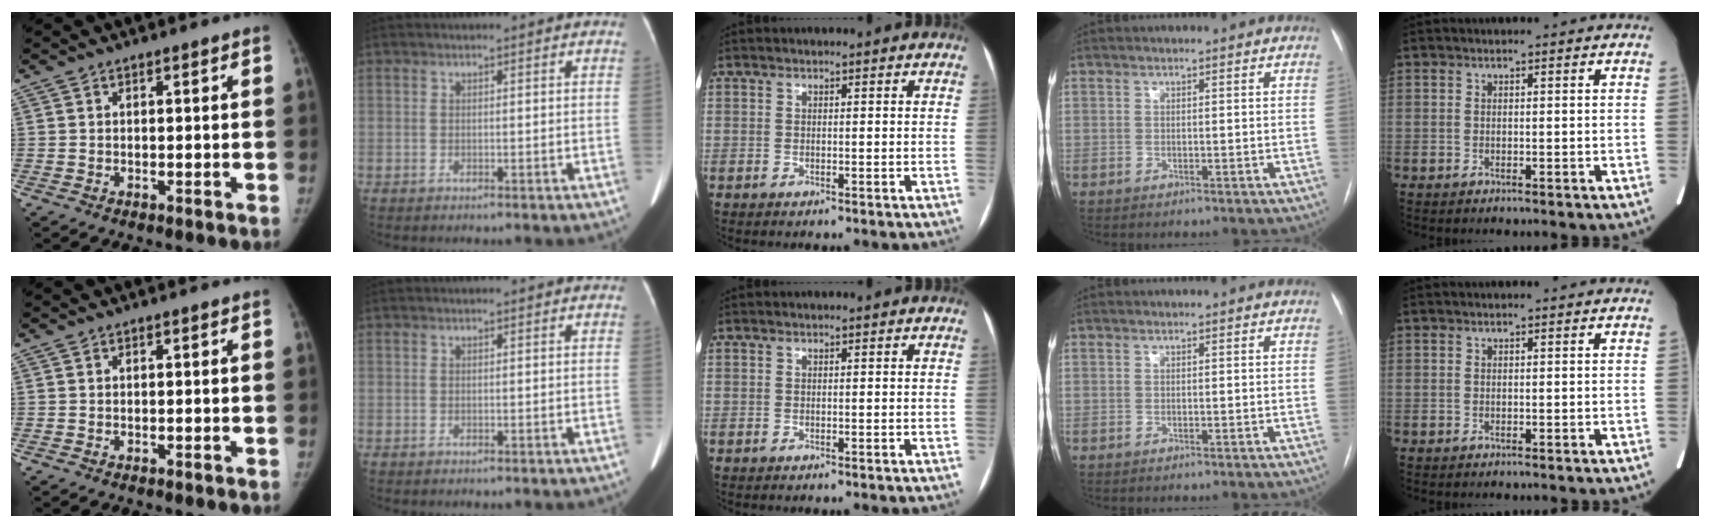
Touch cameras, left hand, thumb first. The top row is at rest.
{}